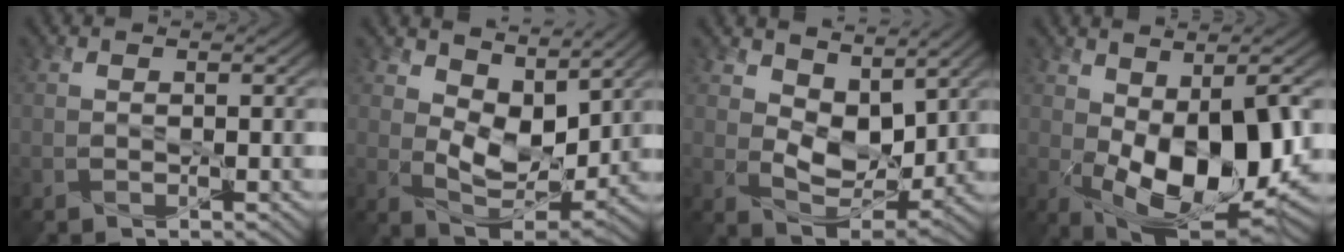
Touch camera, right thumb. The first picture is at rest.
{"total": 8.1, "force": [4.3, 4.6, 5.2], "torque": [-0.114, -0.011, 0.073]}
{"total": 7.2, "force": [3.9, 4.2, 4.3], "torque": [-0.092, -0.013, 0.066]}
{"total": 13.6, "force": [-1.5, 6.8, 11.7], "torque": [-0.205, -0.025, -0.016]}